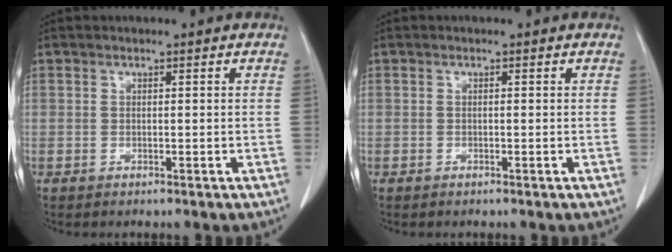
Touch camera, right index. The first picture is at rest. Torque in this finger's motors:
{"motor_torque": [-0.16, -0.06, 0.02, 0.00]}